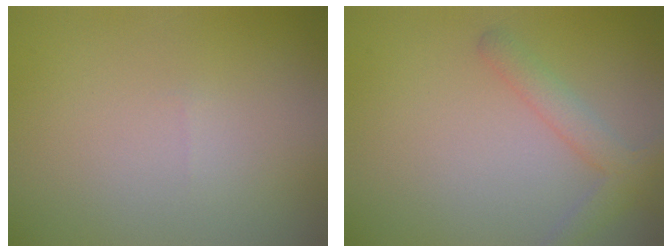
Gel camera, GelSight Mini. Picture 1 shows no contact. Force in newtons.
{"total": 2.3, "press": 2.3, "slide": 0.2}